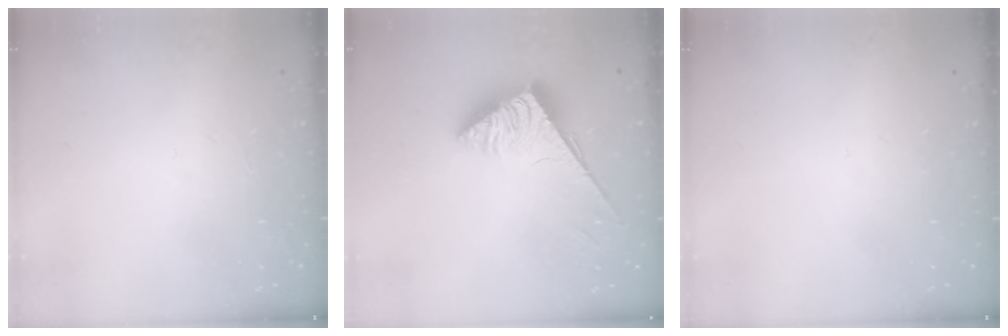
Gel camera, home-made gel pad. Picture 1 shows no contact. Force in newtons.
{"total": 3.6, "press": 3.5, "slide": 0.6}
{"total": 0.0}